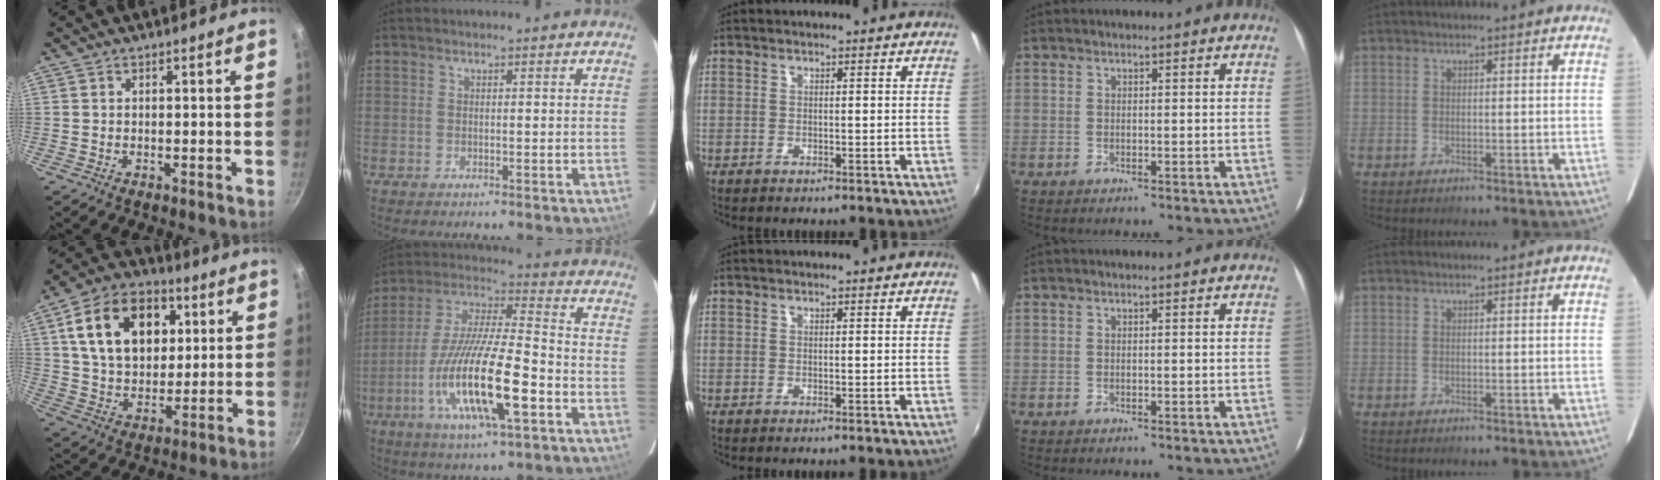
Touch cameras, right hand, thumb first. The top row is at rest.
{"thumb": {"total": 20.2, "force": [5.9, 13.9, 13.3], "torque": [-0.198, 0.000, 0.097]}, "index": {"total": 19.9, "force": [-7.2, 4.2, 18.0], "torque": [-0.350, -0.028, -0.135]}}